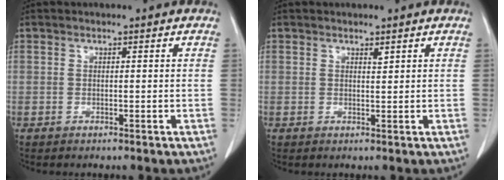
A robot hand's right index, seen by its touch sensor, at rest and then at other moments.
{"total": 0.7, "force": [0.6, 0.1, 0.5], "torque": [-0.012, -0.005, 0.009]}